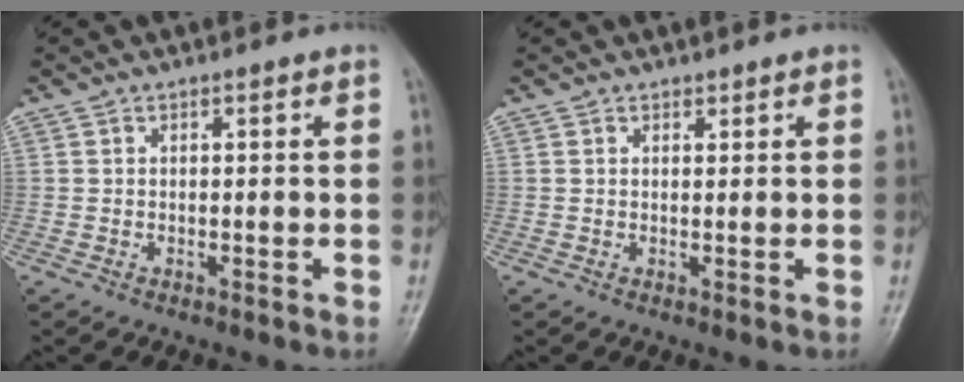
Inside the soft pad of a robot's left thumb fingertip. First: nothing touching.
{"total": 0.9, "force": [0.7, 0.5, 0.2], "torque": [0.004, -0.005, 0.009]}